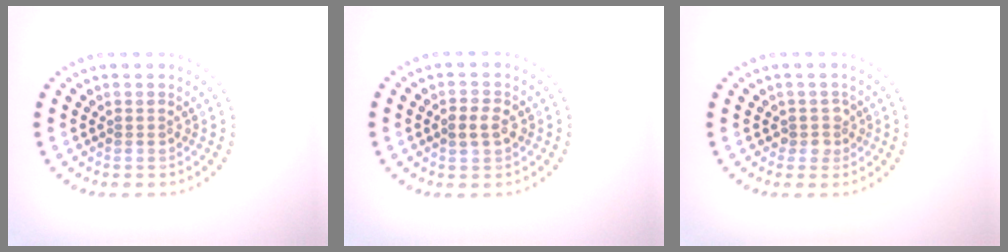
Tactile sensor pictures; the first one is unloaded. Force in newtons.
{"total": 2.3, "press": 2.3, "slide": 0.2}
{"total": 1.6, "press": 1.3, "slide": 0.9}